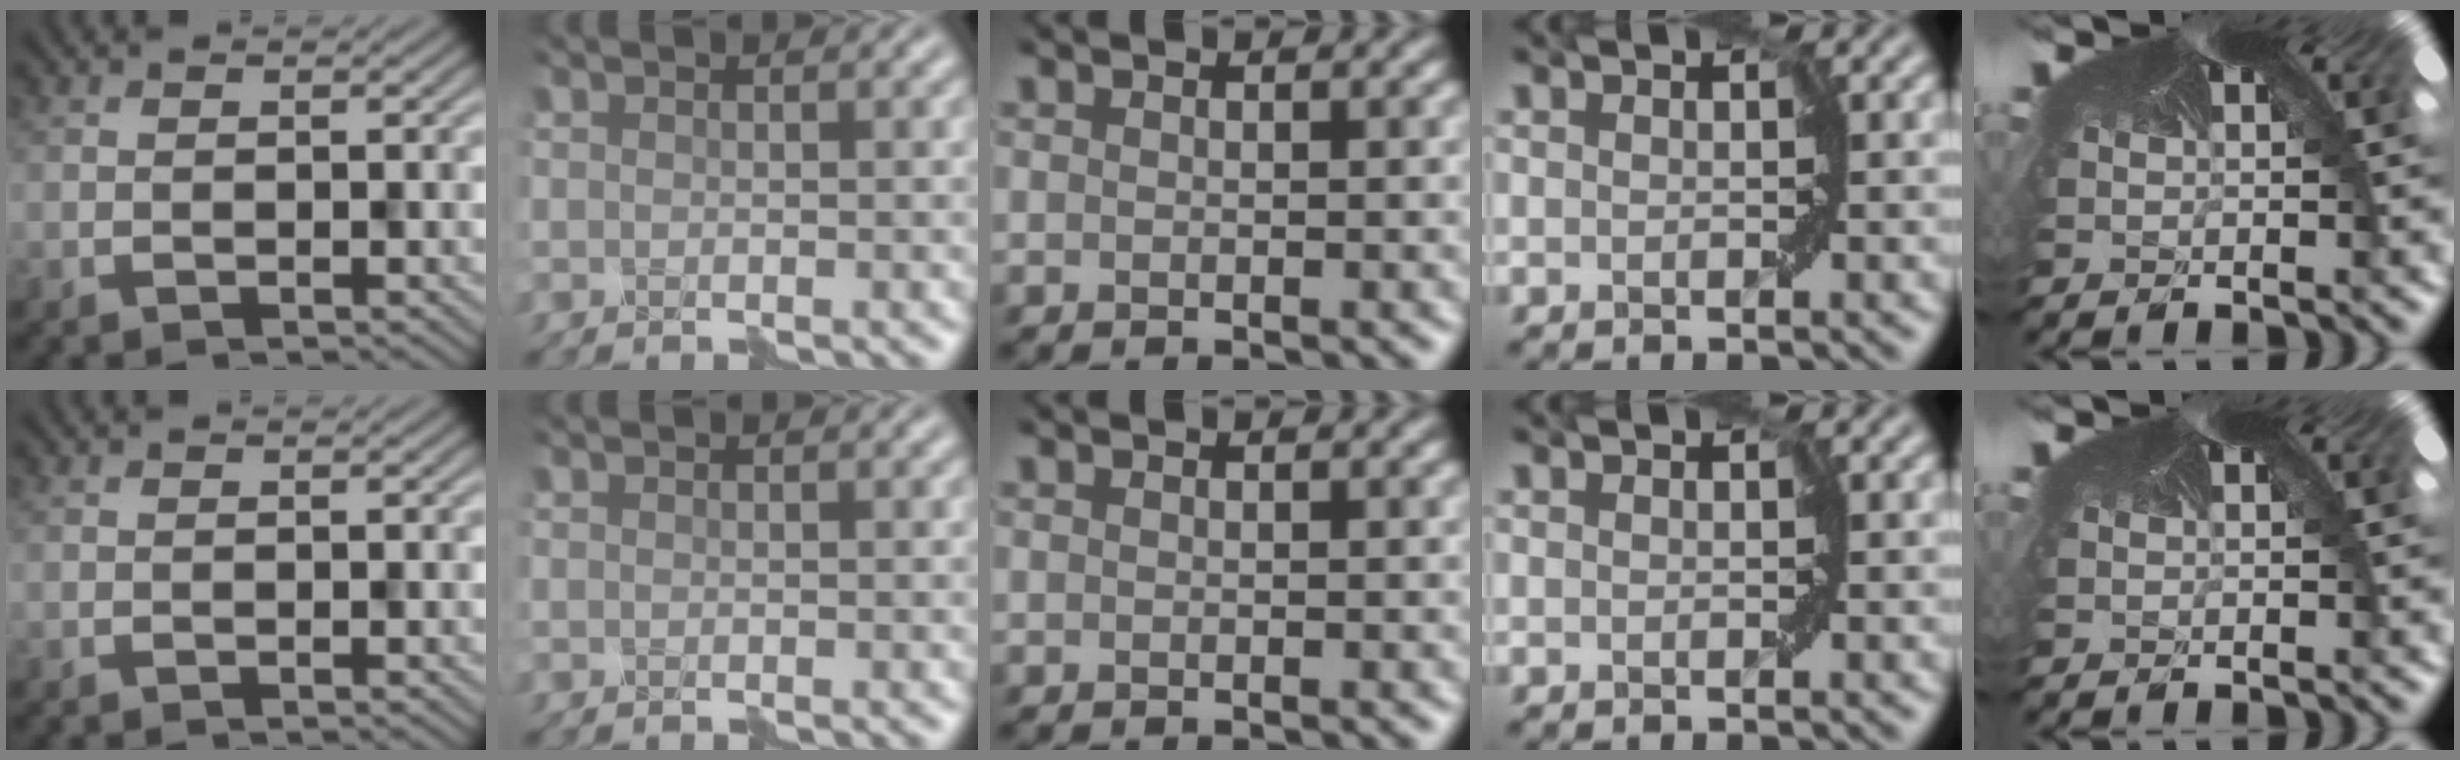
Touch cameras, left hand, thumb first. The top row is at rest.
{}